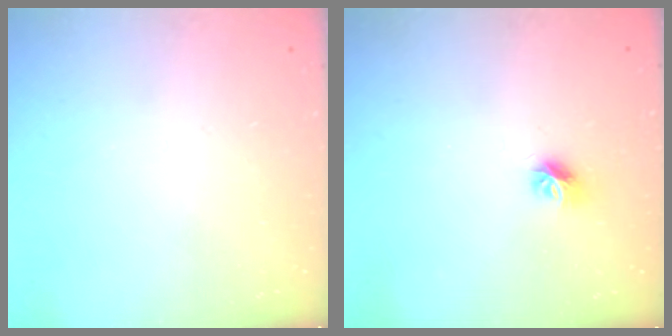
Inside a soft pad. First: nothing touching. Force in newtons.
{"total": 7.4, "press": 7.3, "slide": 0.6}